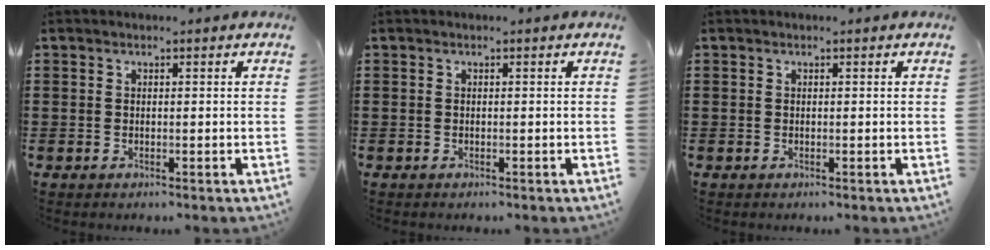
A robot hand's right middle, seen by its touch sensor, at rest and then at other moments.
{"total": 0.0}
{"total": 0.0}